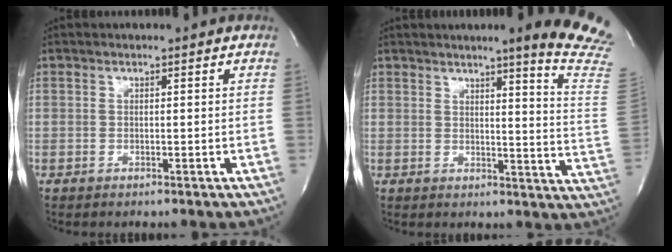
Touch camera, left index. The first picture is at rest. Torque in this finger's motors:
{"motor_torque": [0.20, -0.20, 0.25, 0.07]}